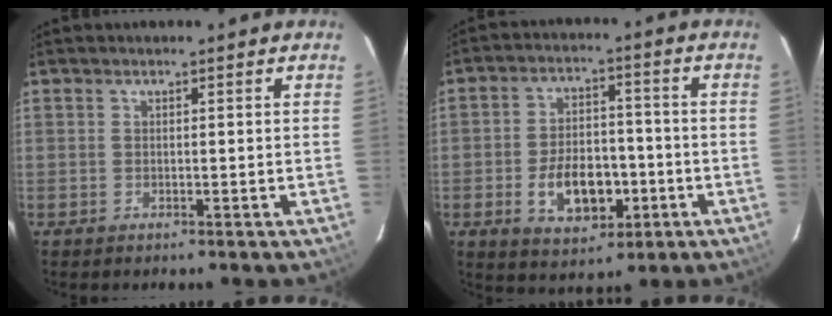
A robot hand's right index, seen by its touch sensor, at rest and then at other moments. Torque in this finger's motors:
{"motor_torque": [0.48, -0.34, 0.46, 0.08]}